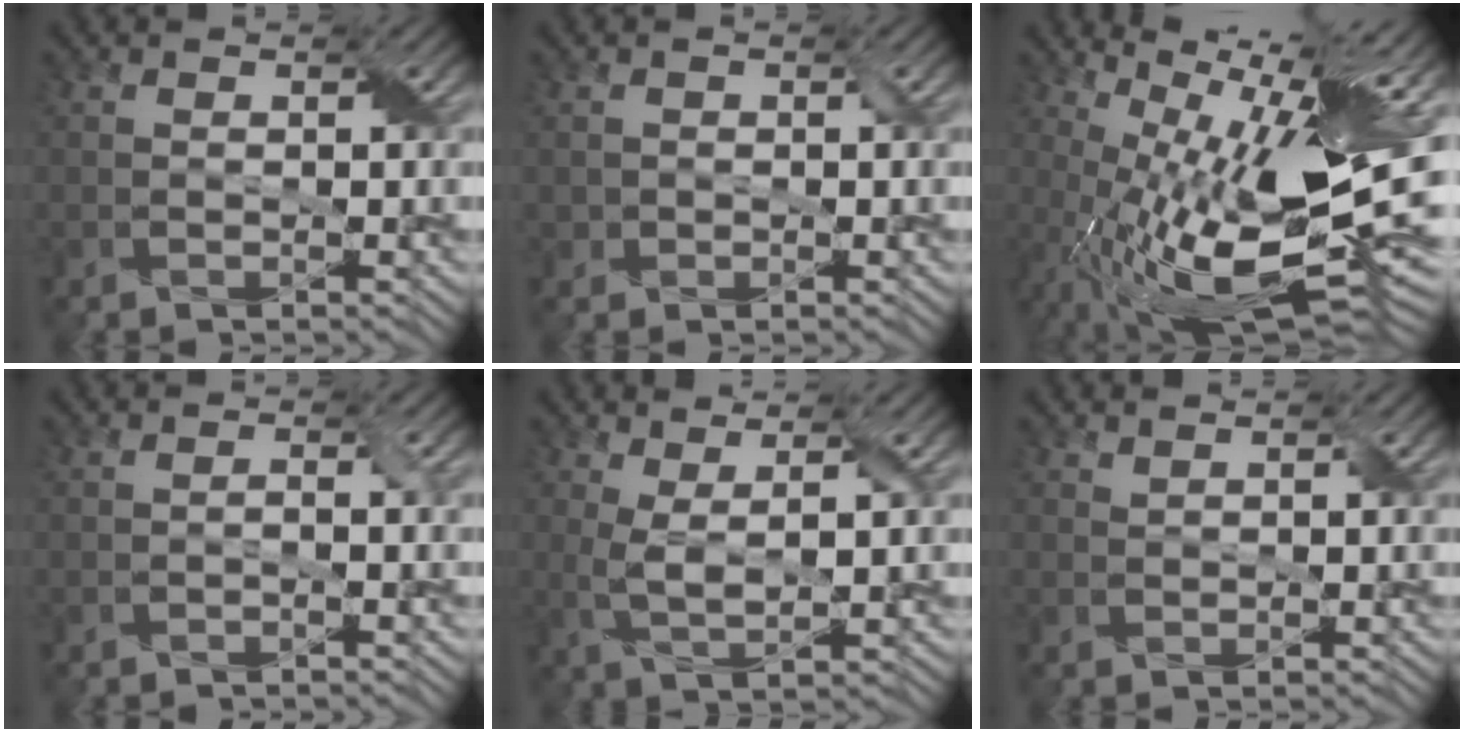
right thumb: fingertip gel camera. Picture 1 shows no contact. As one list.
[{"total": 1.2, "force": [0.0, 1.1, 0.2], "torque": [-0.009, -0.003, -0.002]}, {"total": 19.0, "force": [0.7, 6.0, 18.0], "torque": [-0.298, -0.006, 0.021]}, {"total": 0.8, "force": [-0.4, 0.0, 0.7], "torque": [-0.012, 0.005, -0.005]}, {"total": 3.7, "force": [1.4, 1.0, 3.2], "torque": [-0.079, -0.001, 0.029]}, {"total": 0.8, "force": [0.7, 0.1, 0.2], "torque": [-0.011, 0.003, 0.015]}]